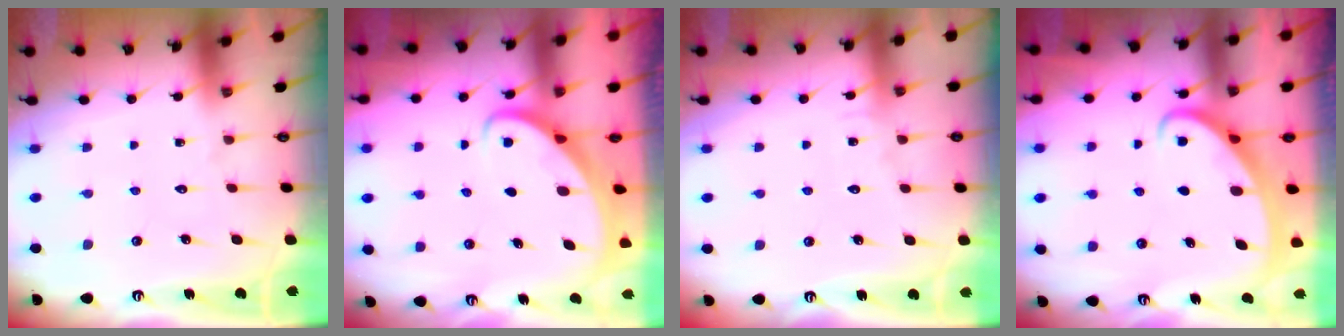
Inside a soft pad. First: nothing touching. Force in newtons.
{"total": 2.3, "press": 2.3, "slide": 0.3}
{"total": 4.0, "press": 3.9, "slide": 0.5}
{"total": 2.6, "press": 2.6, "slide": 0.3}